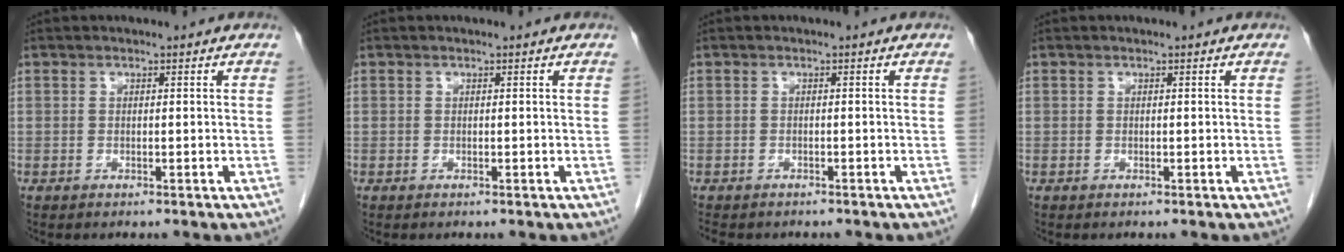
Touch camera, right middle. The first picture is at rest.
{"total": 0.0}
{"total": 5.3, "force": [-4.5, 2.1, 1.9], "torque": [-0.029, -0.005, -0.059]}
{"total": 0.0}